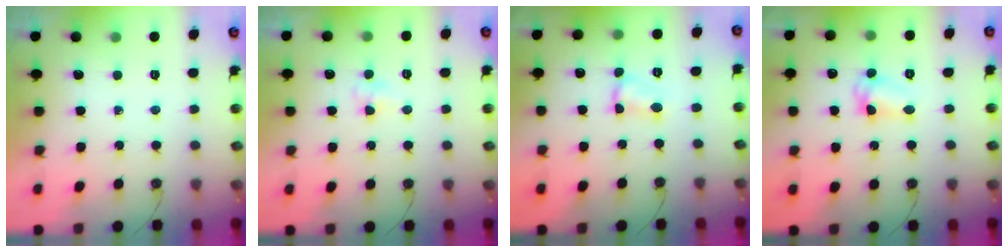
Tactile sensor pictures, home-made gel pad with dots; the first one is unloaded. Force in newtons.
{"total": 3.5, "press": 3.4, "slide": 0.5}
{"total": 3.6, "press": 3.6, "slide": 0.4}
{"total": 6.2, "press": 6.2, "slide": 0.5}